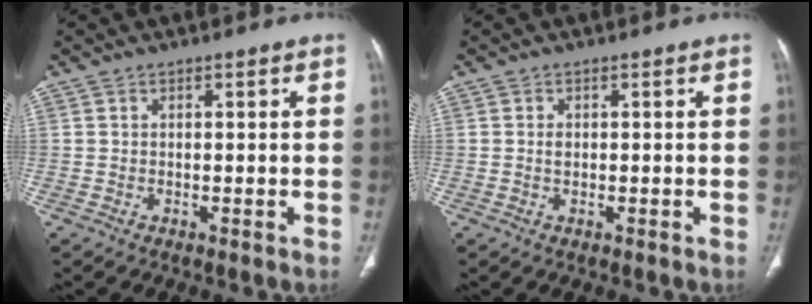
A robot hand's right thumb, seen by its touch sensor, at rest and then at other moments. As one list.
[{"total": 1.2, "force": [0.0, 0.8, 0.9], "torque": [-0.012, 0.002, 0.002]}]